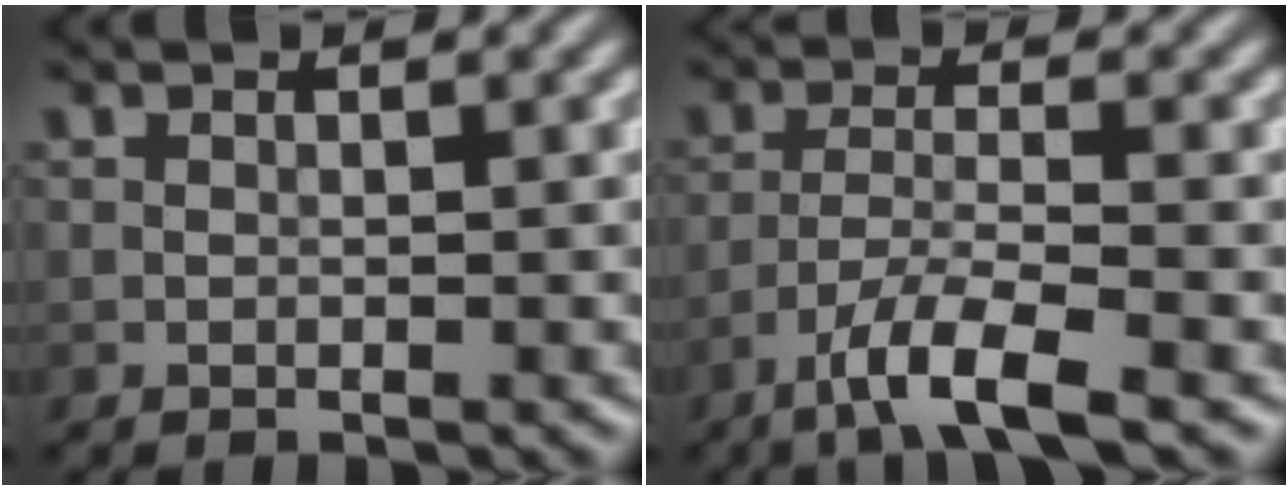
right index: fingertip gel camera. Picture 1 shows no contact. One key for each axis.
{"total": 5.3, "fx": -3.5, "fy": 0.8, "fz": 3.9, "tx": -0.069, "ty": 0.000, "tz": -0.072}